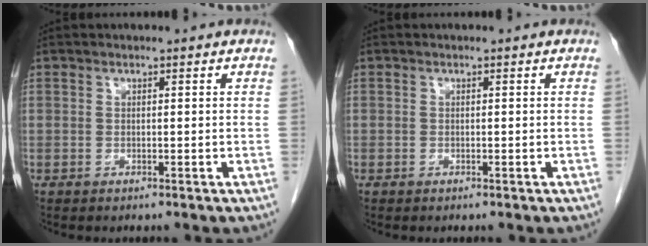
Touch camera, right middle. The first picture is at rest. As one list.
[{"total": 0.0}]